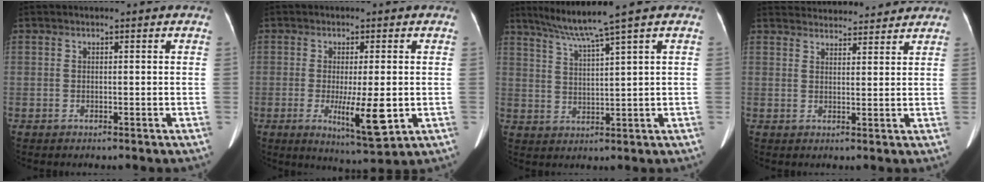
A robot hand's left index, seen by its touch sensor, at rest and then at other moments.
{"total": 7.8, "force": [-1.6, 1.2, 7.5], "torque": [-0.123, -0.018, -0.021]}
{"total": 6.3, "force": [4.7, -2.0, 3.6], "torque": [-0.073, -0.003, 0.093]}
{"total": 12.0, "force": [11.6, 2.2, 2.2], "torque": [-0.027, 0.034, 0.155]}